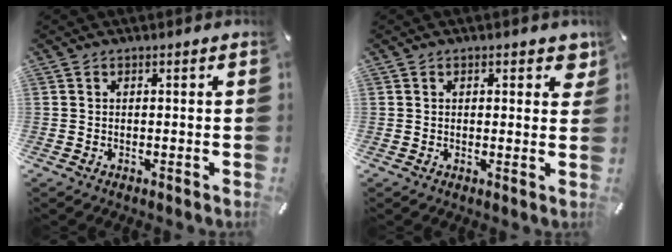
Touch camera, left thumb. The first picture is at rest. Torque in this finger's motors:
{"motor_torque": [-0.12, -0.14, 0.03, 0.11, -0.08]}